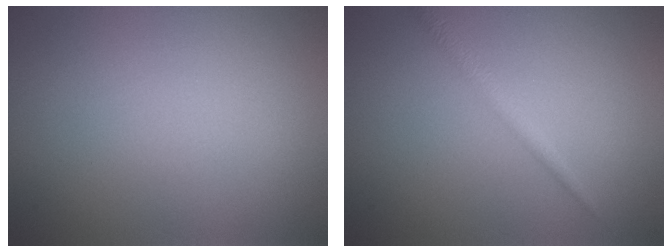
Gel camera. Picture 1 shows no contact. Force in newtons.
{"total": 1.3, "press": 1.3, "slide": 0.0}